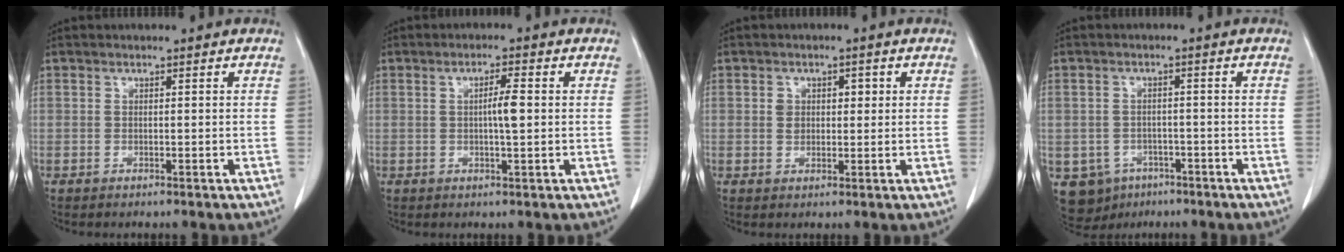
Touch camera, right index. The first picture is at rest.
{"total": 3.4, "force": [0.3, 0.3, 3.4], "torque": [-0.060, 0.000, 0.004]}
{"total": 3.0, "force": [0.7, 2.2, 1.9], "torque": [-0.028, 0.010, 0.012]}
{"total": 6.9, "force": [-3.4, 5.9, 1.3], "torque": [-0.027, 0.006, -0.042]}